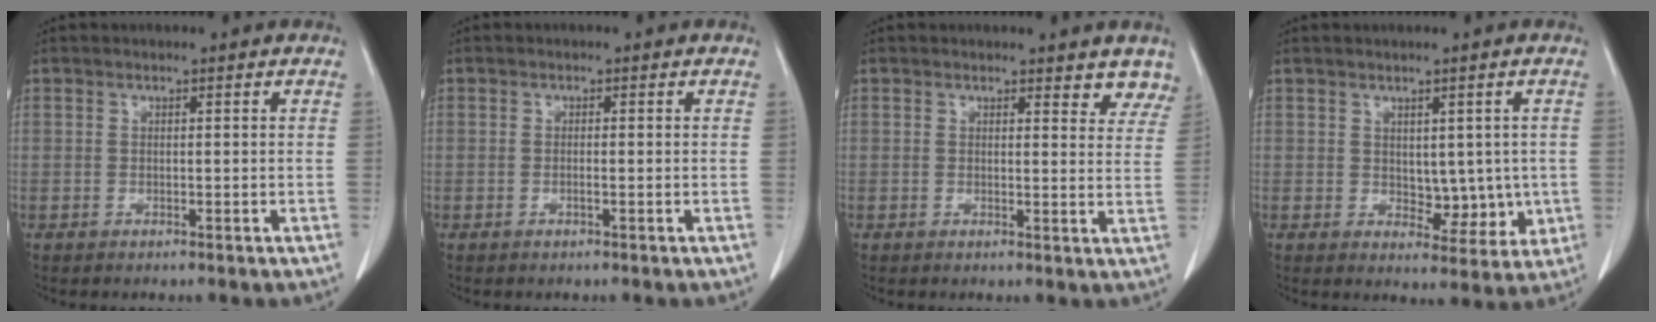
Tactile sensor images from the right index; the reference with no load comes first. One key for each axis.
{"total": 0.6, "fx": -0.1, "fy": 0.0, "fz": 0.5, "tx": -0.008, "ty": 0.002, "tz": 0.002}
{"total": 5.5, "fx": 4.9, "fy": 1.9, "fz": 1.6, "tx": 0.006, "ty": -0.017, "tz": 0.038}
{"total": 5.5, "fx": 0.3, "fy": 3.5, "fz": 4.3, "tx": -0.038, "ty": -0.002, "tz": 0.019}